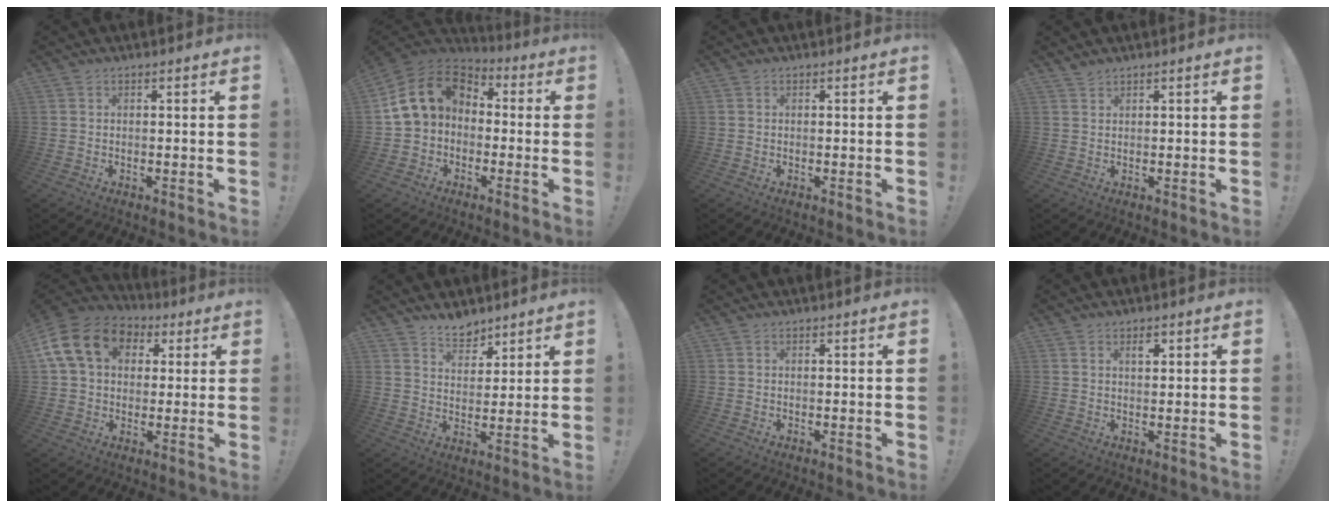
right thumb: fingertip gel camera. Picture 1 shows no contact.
{"total": 13.7, "force": [2.2, 10.5, 8.5], "torque": [-0.158, 0.012, 0.042]}
{"total": 0.0}
{"total": 1.4, "force": [1.3, 0.4, 0.4], "torque": [-0.003, -0.003, 0.023]}
{"total": 17.2, "force": [5.4, 12.7, 10.3], "torque": [-0.159, -0.003, 0.101]}
{"total": 7.1, "force": [5.8, 3.6, 1.7], "torque": [-0.023, -0.042, 0.111]}
{"total": 0.0}
{"total": 2.1, "force": [1.2, 1.0, 1.5], "torque": [-0.014, -0.005, 0.017]}